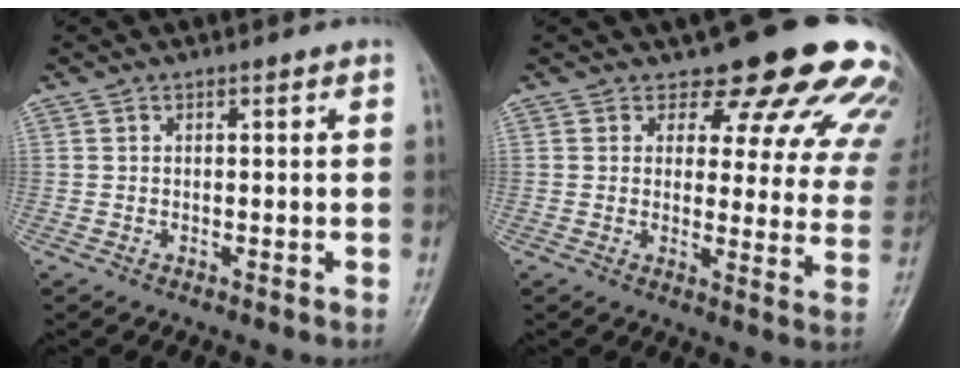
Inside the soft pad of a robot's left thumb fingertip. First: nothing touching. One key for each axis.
{"total": 18.3, "fx": 15.1, "fy": 7.3, "fz": 7.3, "tx": -0.040, "ty": -0.096, "tz": 0.156}